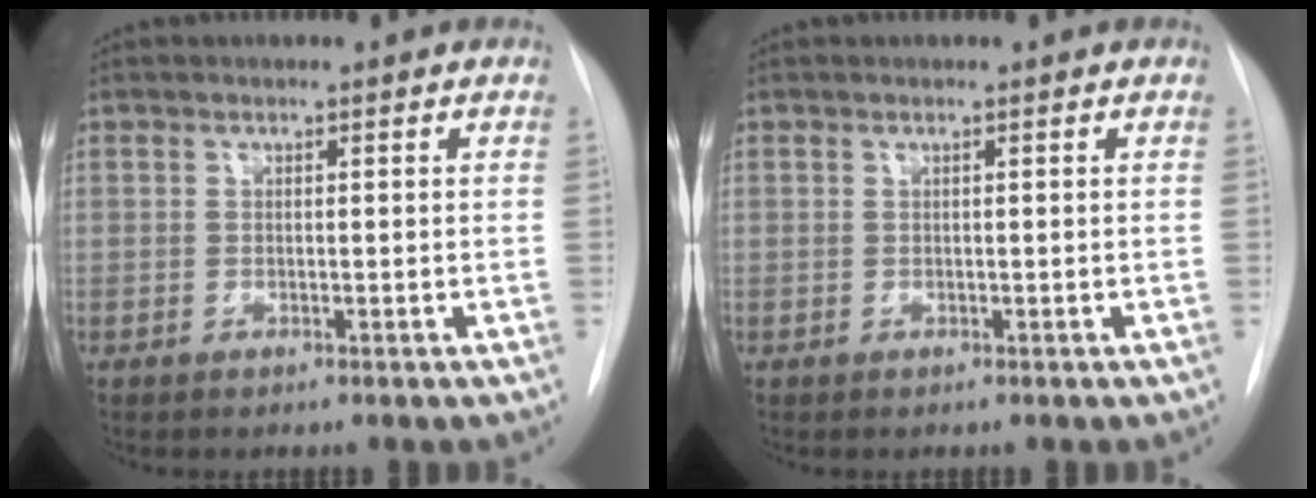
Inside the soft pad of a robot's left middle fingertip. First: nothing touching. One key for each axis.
{"total": 0.0}